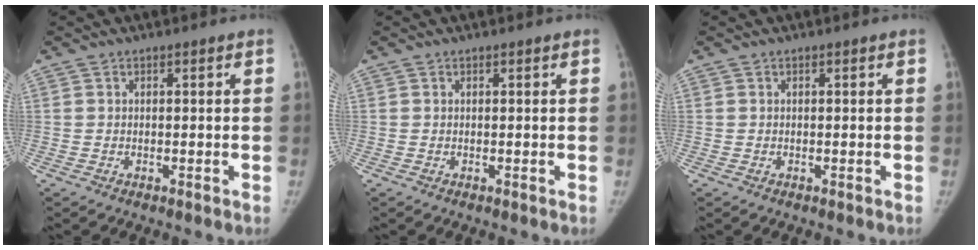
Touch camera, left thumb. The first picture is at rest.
{"total": 0.0}
{"total": 0.0}